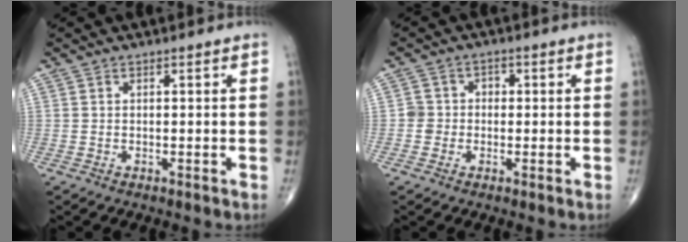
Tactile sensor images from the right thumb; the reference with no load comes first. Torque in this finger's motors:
{"motor_torque": [-0.02, -0.17, 0.16, 0.05, 0.00]}